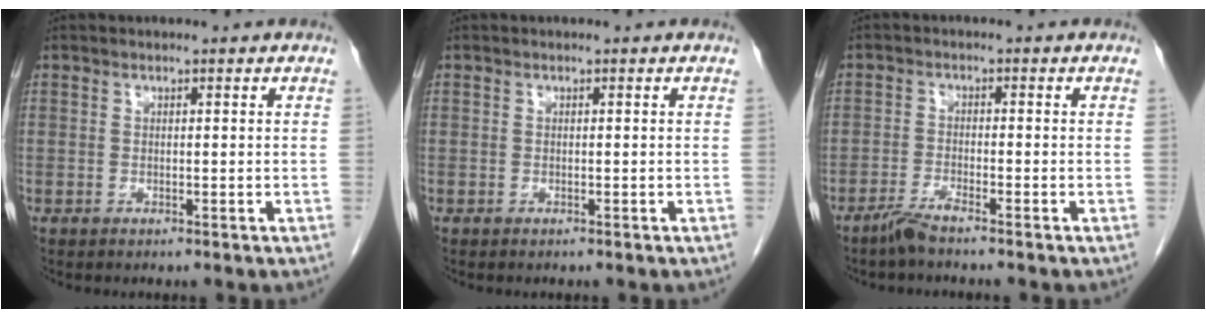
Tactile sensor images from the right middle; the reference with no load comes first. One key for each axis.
{"total": 0.0}
{"total": 2.9, "fx": -2.5, "fy": -0.2, "fz": 1.5, "tx": -0.038, "ty": -0.006, "tz": -0.052}